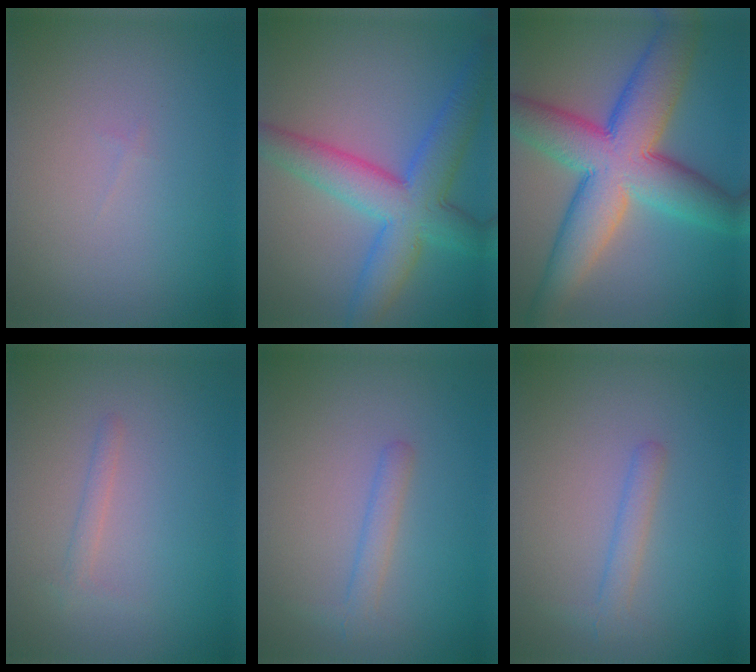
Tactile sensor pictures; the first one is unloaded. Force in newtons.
{"total": 7.4, "press": 7.4, "slide": 0.3}
{"total": 11.1, "press": 11.1, "slide": 0.3}
{"total": 1.0, "press": 1.0, "slide": 0.0}
{"total": 1.6, "press": 1.6, "slide": 0.1}
{"total": 1.6, "press": 1.6, "slide": 0.1}